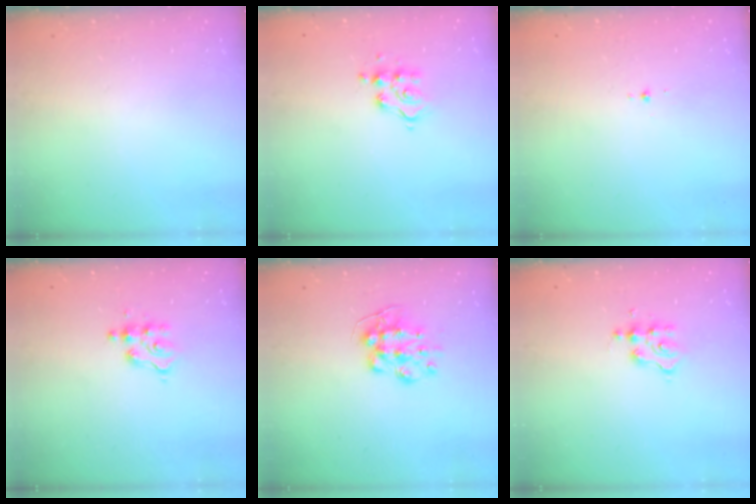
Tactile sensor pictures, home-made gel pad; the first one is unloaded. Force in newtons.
{"total": 8.3, "press": 8.3, "slide": 0.5}
{"total": 1.9, "press": 1.8, "slide": 0.7}
{"total": 3.9, "press": 3.9, "slide": 0.5}
{"total": 8.9, "press": 8.9, "slide": 0.2}
{"total": 2.7, "press": 2.7, "slide": 0.4}